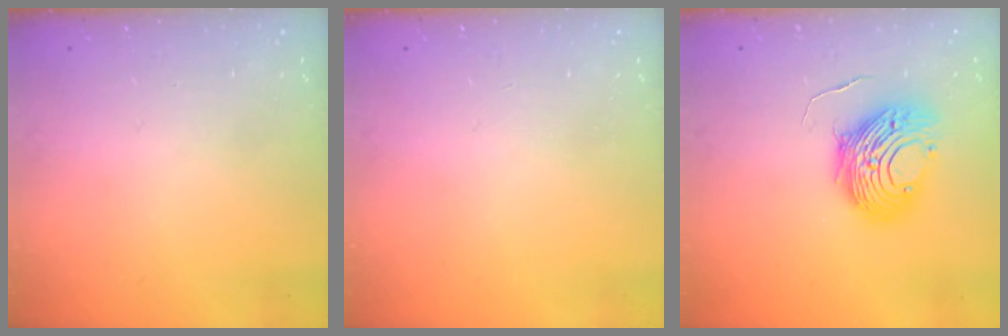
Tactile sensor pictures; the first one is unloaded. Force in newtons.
{"total": 0.0}
{"total": 12.5, "press": 12.4, "slide": 1.4}